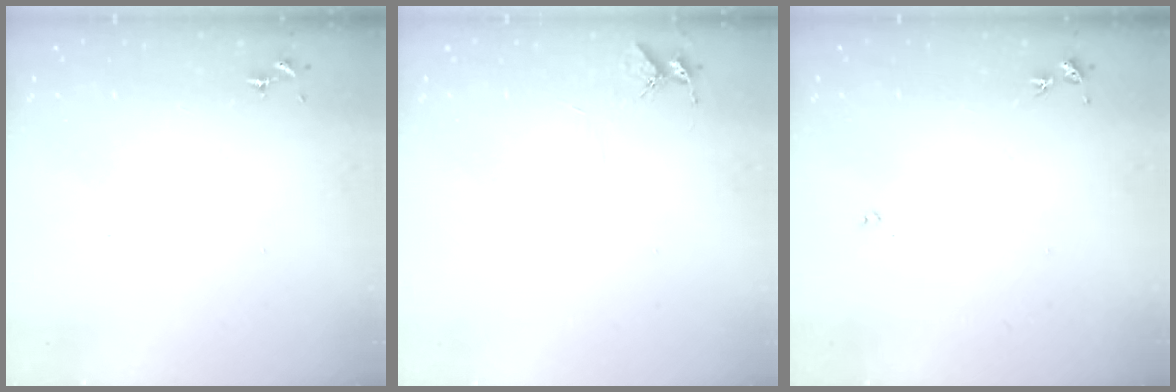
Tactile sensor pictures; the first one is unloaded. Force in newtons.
{"total": 5.4, "press": 5.4, "slide": 0.6}
{"total": 2.7, "press": 2.7, "slide": 0.5}